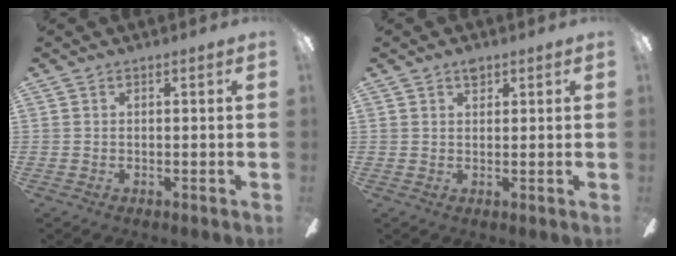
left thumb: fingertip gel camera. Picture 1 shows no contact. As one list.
[{"total": 2.2, "force": [1.5, 1.2, 1.0], "torque": [-0.005, -0.005, 0.023]}]